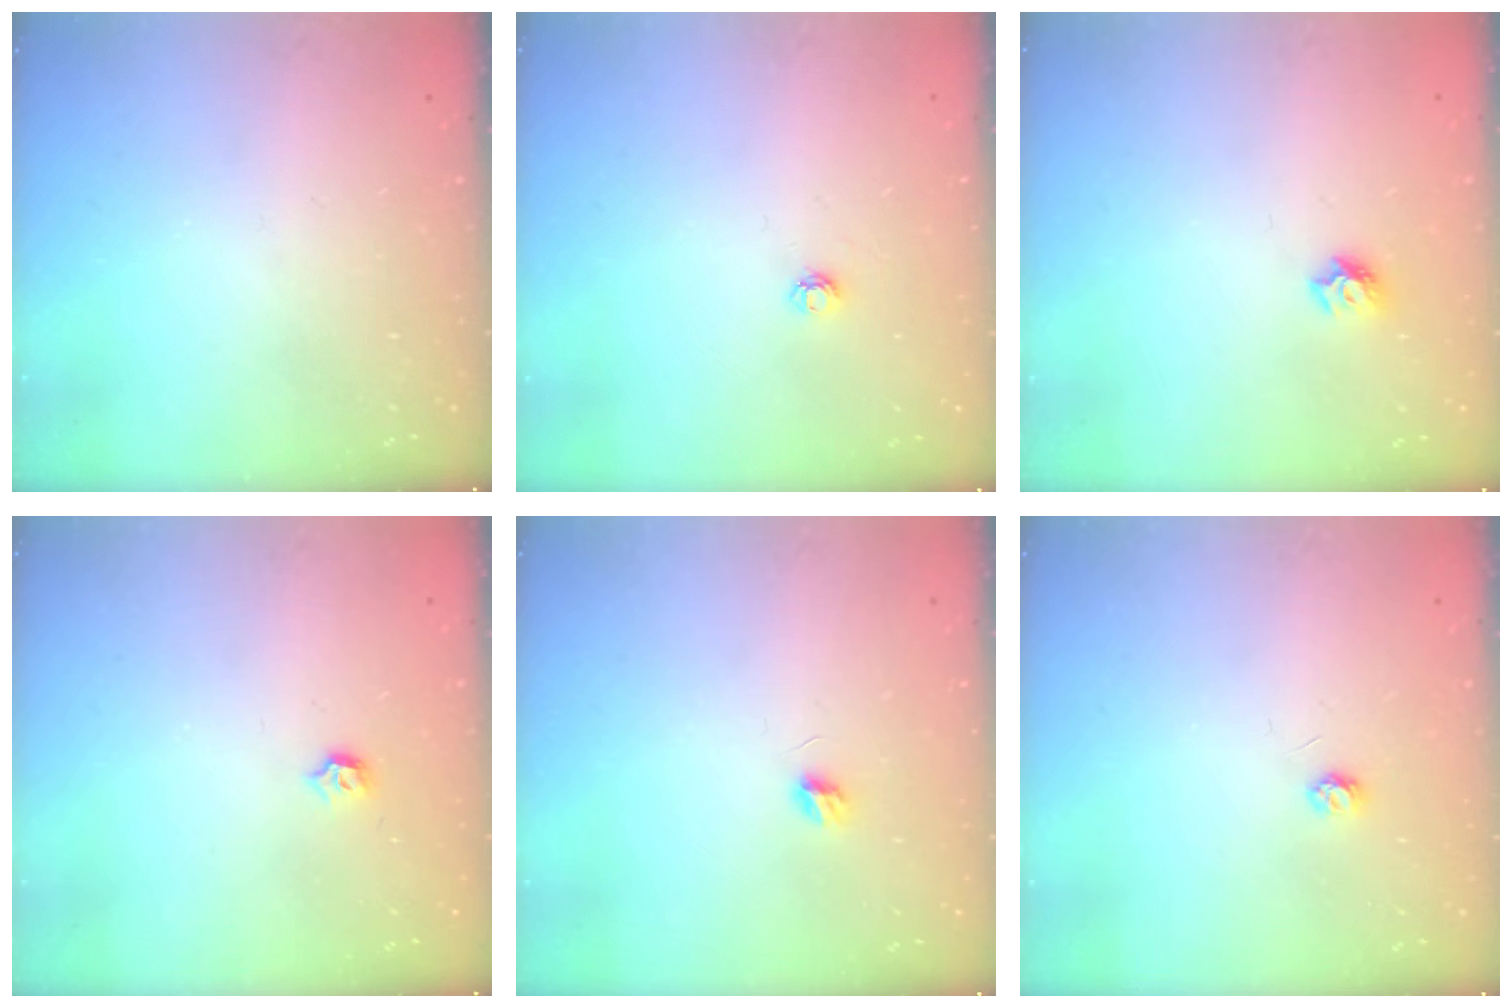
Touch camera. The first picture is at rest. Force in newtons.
{"total": 3.9, "press": 3.8, "slide": 0.5}
{"total": 6.2, "press": 6.2, "slide": 0.6}
{"total": 3.7, "press": 3.6, "slide": 0.6}
{"total": 4.0, "press": 4.0, "slide": 0.4}
{"total": 3.2, "press": 3.2, "slide": 0.3}